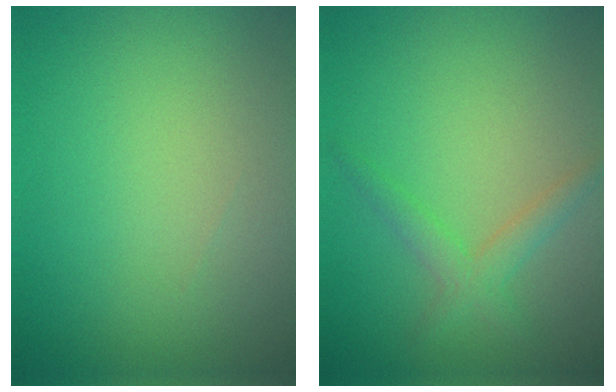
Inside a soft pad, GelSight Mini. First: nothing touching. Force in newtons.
{"total": 2.1, "press": 2.1, "slide": 0.1}